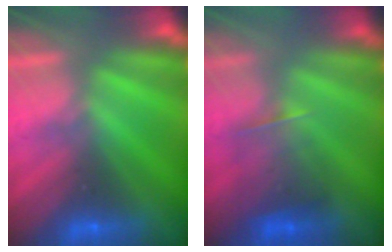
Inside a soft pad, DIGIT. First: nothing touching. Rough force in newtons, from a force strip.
{"total": 2.3}